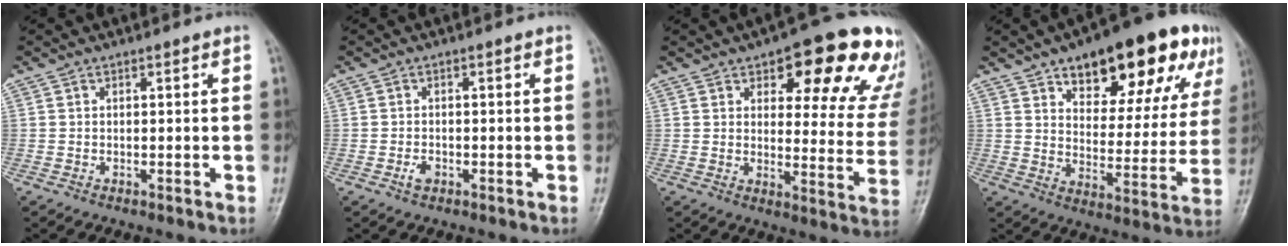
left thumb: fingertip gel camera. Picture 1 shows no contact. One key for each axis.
{"total": 1.6, "fx": -0.7, "fy": 1.0, "fz": 1.0, "tx": -0.018, "ty": 0.001, "tz": -0.015}
{"total": 20.6, "fx": 12.3, "fy": 8.2, "fz": 14.3, "tx": -0.127, "ty": -0.043, "tz": 0.146}
{"total": 23.7, "fx": 13.6, "fy": 10.3, "fz": 16.3, "tx": -0.170, "ty": -0.026, "tz": 0.196}